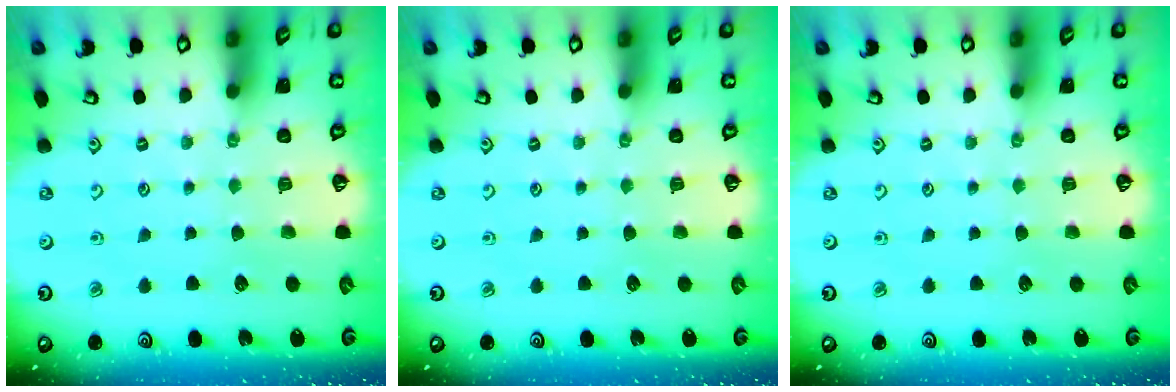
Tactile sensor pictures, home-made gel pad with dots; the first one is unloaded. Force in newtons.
{"total": 0.0}
{"total": 0.0}